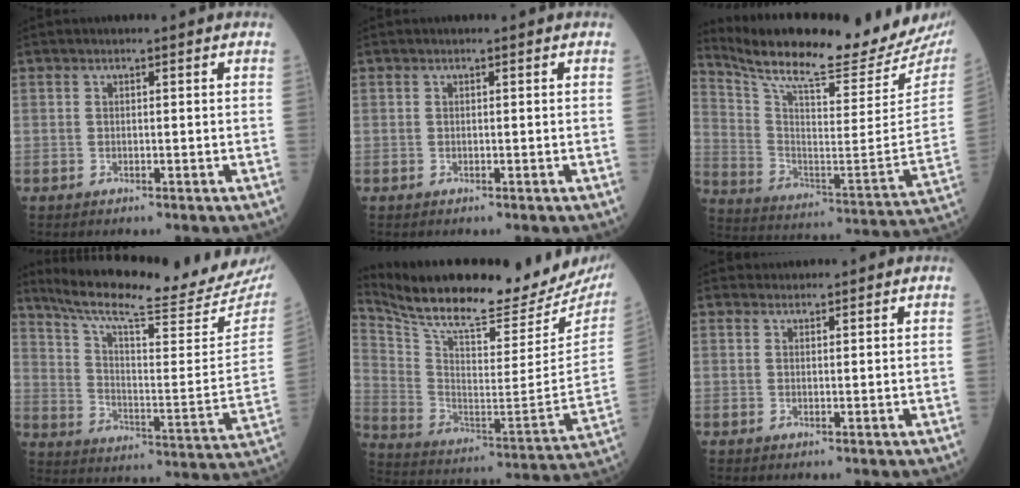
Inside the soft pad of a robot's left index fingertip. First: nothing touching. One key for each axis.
{"total": 0.0}
{"total": 25.2, "fx": 22.8, "fy": 1.2, "fz": 10.6, "tx": -0.191, "ty": -0.089, "tz": 0.327}
{"total": 24.4, "fx": 22.1, "fy": 1.1, "fz": 10.2, "tx": -0.170, "ty": -0.082, "tz": 0.299}
{"total": 27.1, "fx": 23.9, "fy": 3.1, "fz": 12.4, "tx": -0.224, "ty": -0.081, "tz": 0.347}
{"total": 1.1, "fx": 1.0, "fy": 0.1, "fz": -0.5, "tx": 0.000, "ty": 0.005, "tz": 0.017}